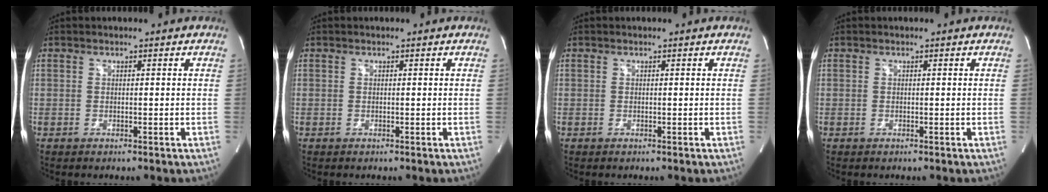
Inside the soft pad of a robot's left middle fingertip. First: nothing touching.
{"total": 0.0}
{"total": 0.0}
{"total": 0.0}